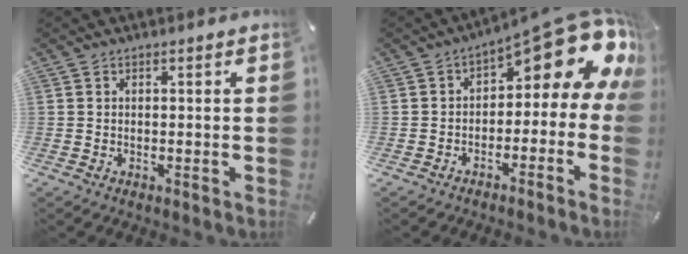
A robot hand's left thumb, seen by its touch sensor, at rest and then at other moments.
{"total": 13.4, "force": [6.7, 5.7, 10.1], "torque": [-0.130, -0.057, 0.103]}